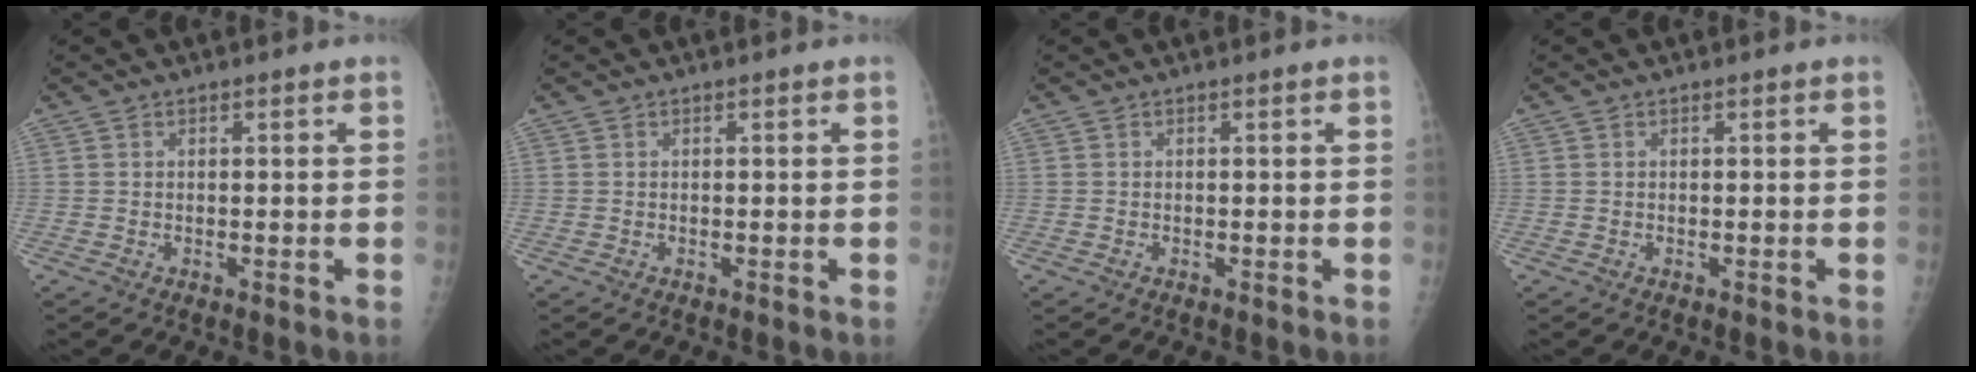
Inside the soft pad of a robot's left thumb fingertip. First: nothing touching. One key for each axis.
{"total": 0.0}
{"total": 0.0}
{"total": 0.0}